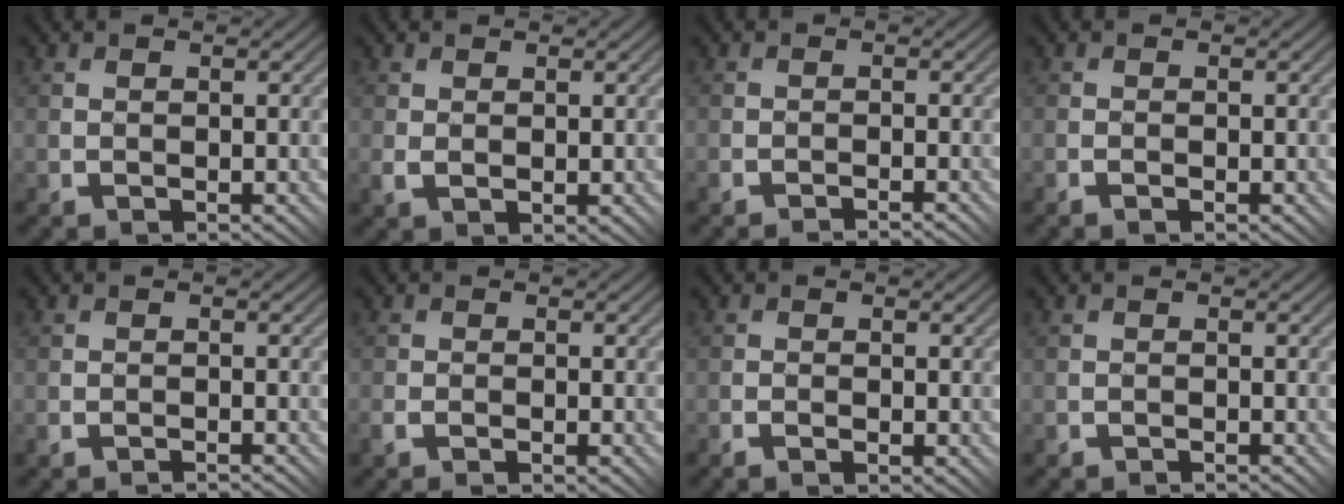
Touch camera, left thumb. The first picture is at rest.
{"total": 2.3, "force": [-0.3, 1.4, 1.7], "torque": [-0.035, -0.010, -0.006]}
{"total": 1.5, "force": [-1.4, -0.5, -0.2], "torque": [0.003, 0.009, -0.035]}
{"total": 0.7, "force": [-0.6, 0.0, 0.3], "torque": [-0.005, 0.004, -0.014]}
{"total": 1.2, "force": [-0.9, -0.5, -0.5], "torque": [0.010, 0.009, -0.026]}
{"total": 2.5, "force": [-1.7, 1.1, 1.5], "torque": [-0.029, -0.003, -0.036]}
{"total": 1.0, "force": [-0.9, 0.0, 0.5], "torque": [-0.009, 0.004, -0.020]}
{"total": 1.1, "force": [-0.6, -0.5, -0.7], "torque": [0.014, 0.008, -0.018]}